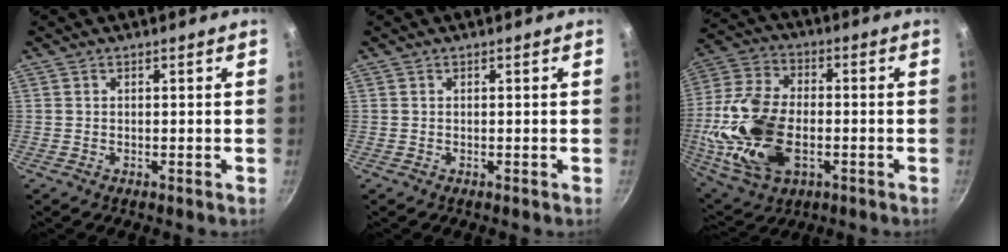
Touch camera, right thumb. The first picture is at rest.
{"total": 0.0}
{"total": 20.4, "force": [-3.3, 12.5, 15.8], "torque": [-0.322, 0.018, -0.060]}